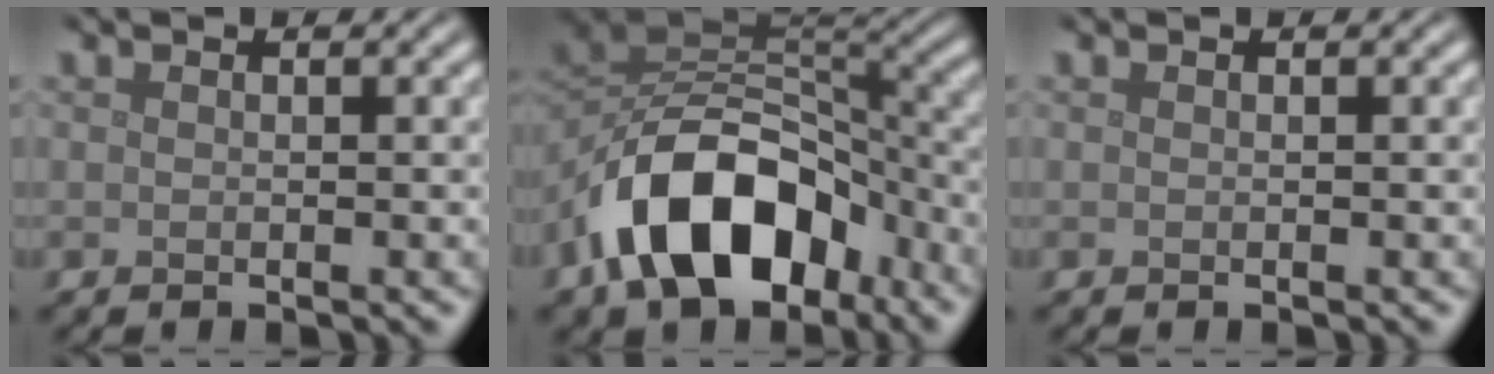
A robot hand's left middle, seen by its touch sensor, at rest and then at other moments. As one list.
[{"total": 12.0, "force": [-6.2, 7.2, 7.4], "torque": [-0.126, 0.006, -0.118]}, {"total": 0.0}]